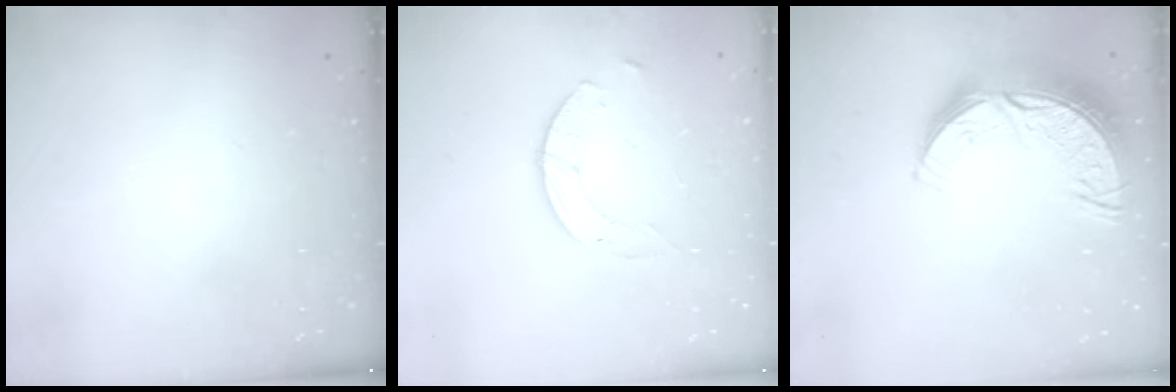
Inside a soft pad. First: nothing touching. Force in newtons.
{"total": 5.1, "press": 5.1, "slide": 0.6}
{"total": 17.3, "press": 17.2, "slide": 1.2}